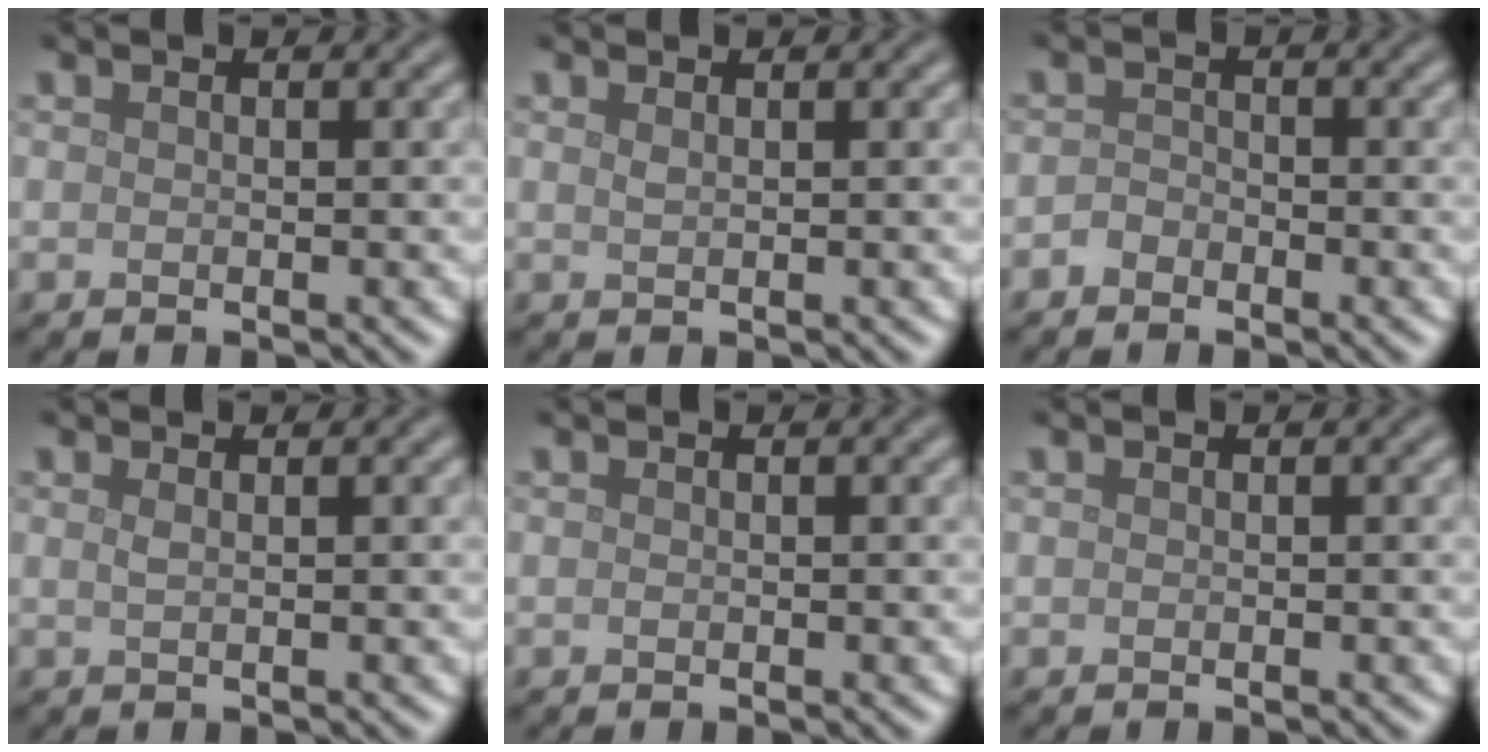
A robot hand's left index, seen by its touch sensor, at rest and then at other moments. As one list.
[{"total": 0.7, "force": [0.4, 0.2, 0.5], "torque": [-0.007, 0.001, 0.008]}, {"total": 1.2, "force": [-0.9, 0.7, 0.2], "torque": [-0.002, 0.004, -0.020]}, {"total": 0.9, "force": [0.4, 0.4, 0.7], "torque": [-0.009, 0.002, 0.004]}, {"total": 0.0}, {"total": 0.0}]